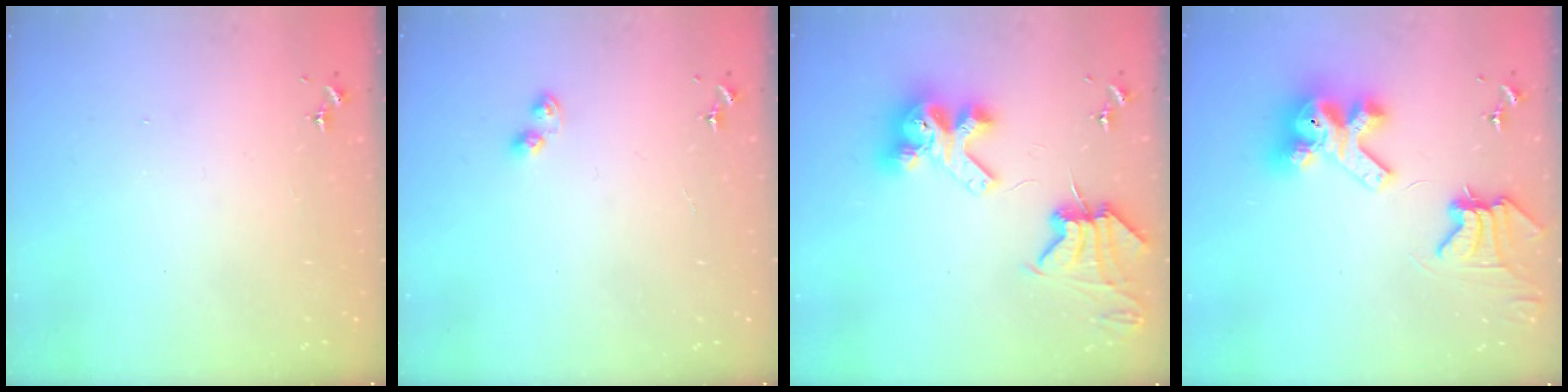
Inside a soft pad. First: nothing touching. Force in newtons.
{"total": 3.4, "press": 3.4, "slide": 0.4}
{"total": 11.2, "press": 11.1, "slide": 1.4}
{"total": 12.7, "press": 12.6, "slide": 1.6}